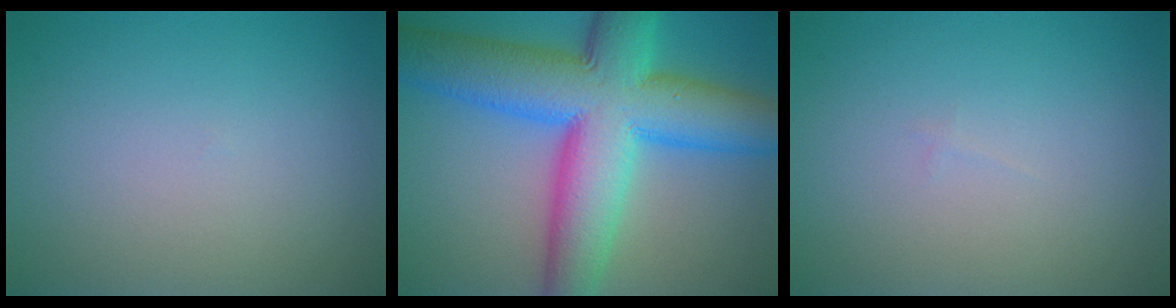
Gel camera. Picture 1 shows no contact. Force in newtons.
{"total": 14.0, "press": 14.0, "slide": 0.2}
{"total": 0.0}